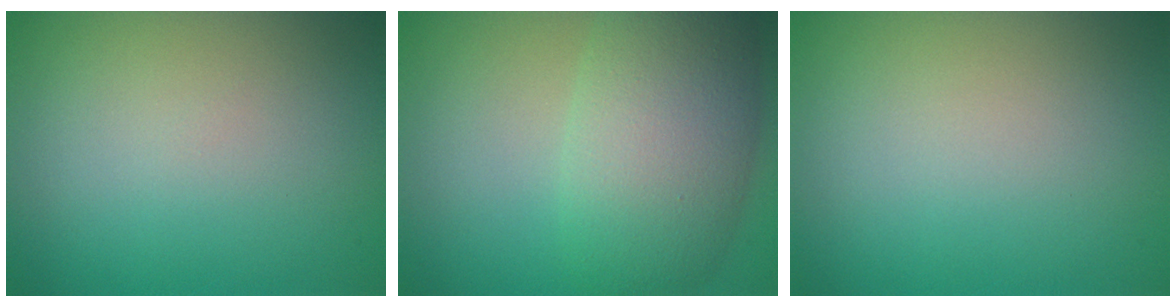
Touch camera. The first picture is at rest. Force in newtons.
{"total": 8.0, "press": 8.0, "slide": 0.3}
{"total": 0.0}